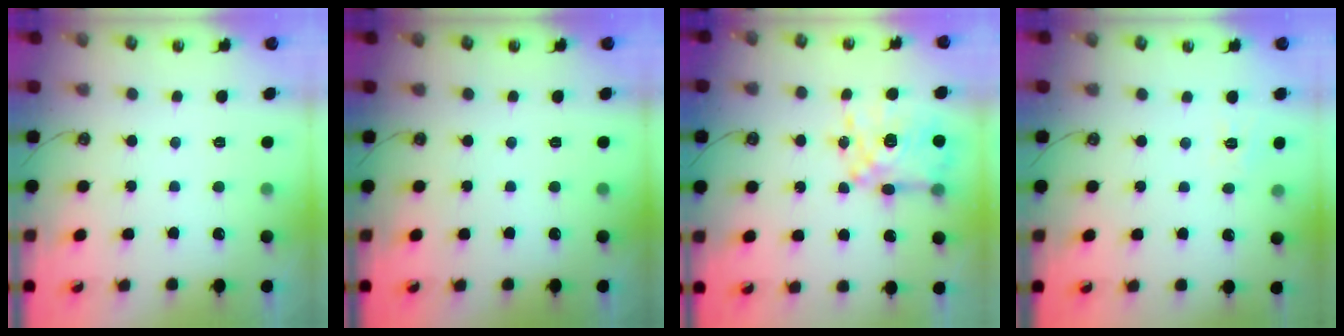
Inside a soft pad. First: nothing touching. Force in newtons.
{"total": 0.0}
{"total": 13.1, "press": 13.1, "slide": 1.1}
{"total": 2.8, "press": 2.8, "slide": 0.5}